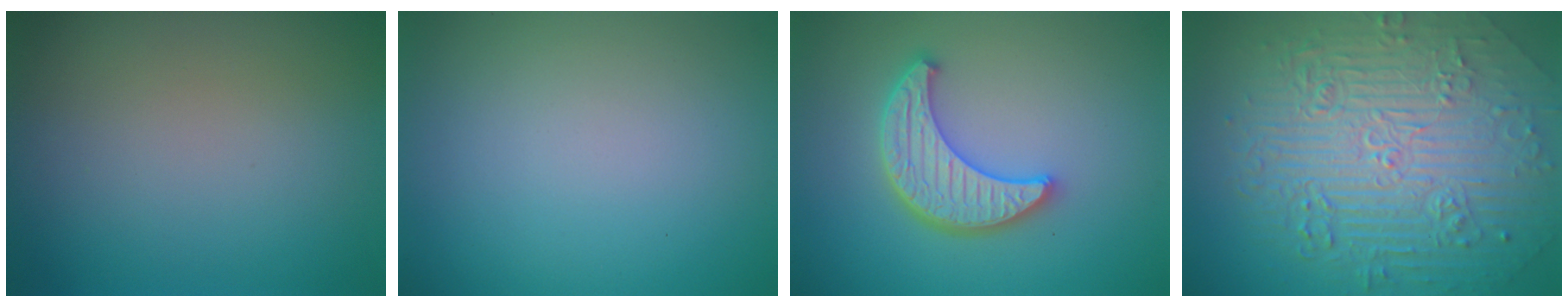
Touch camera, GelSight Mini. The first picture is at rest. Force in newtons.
{"total": 0.0}
{"total": 4.6, "press": 4.0, "slide": 2.4}
{"total": 10.6, "press": 7.0, "slide": 8.0}